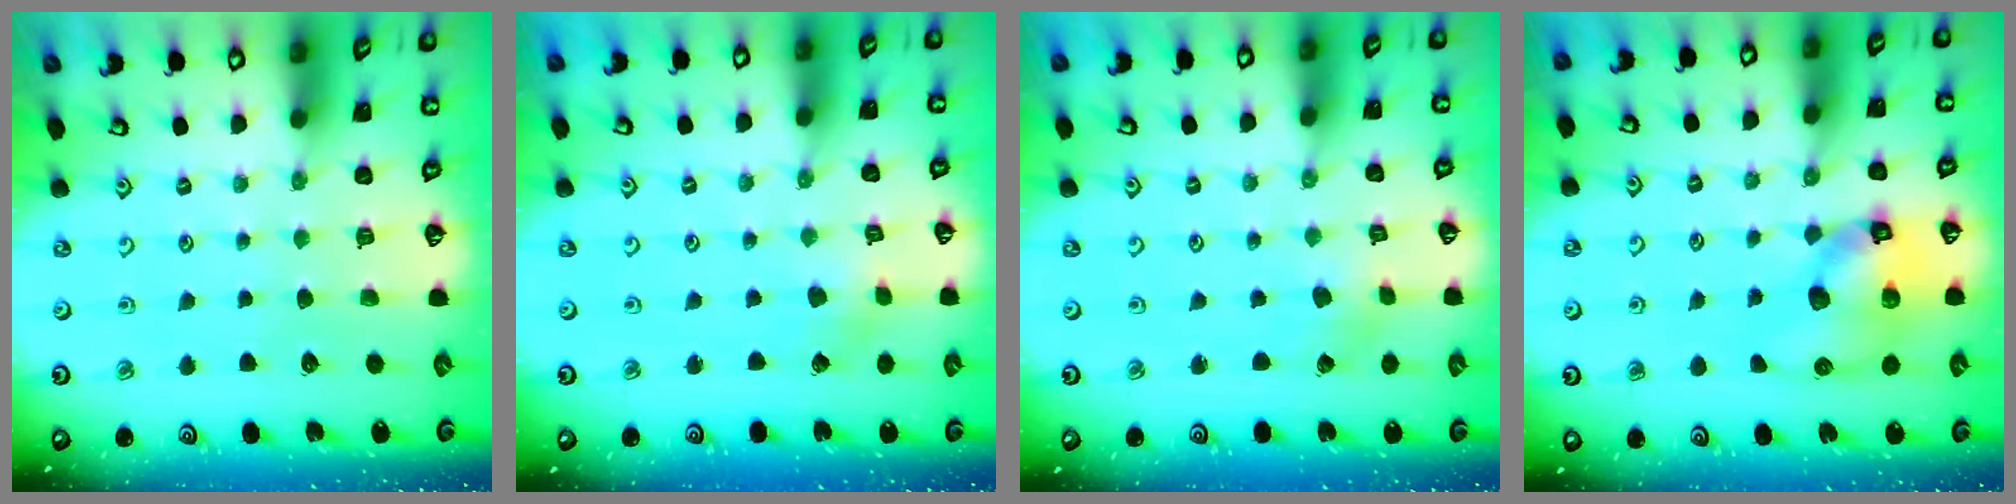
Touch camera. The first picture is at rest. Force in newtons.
{"total": 2.2, "press": 2.2, "slide": 0.2}
{"total": 2.2, "press": 2.2, "slide": 0.4}
{"total": 12.5, "press": 12.3, "slide": 1.7}